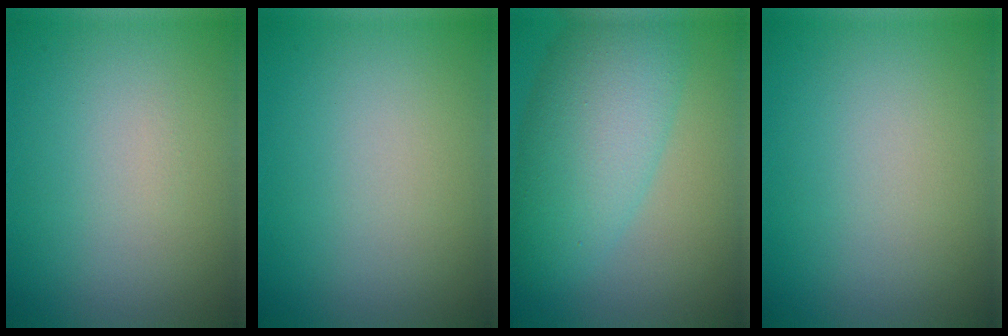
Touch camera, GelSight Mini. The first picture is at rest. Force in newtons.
{"total": 0.0}
{"total": 7.6, "press": 7.6, "slide": 0.1}
{"total": 0.0}